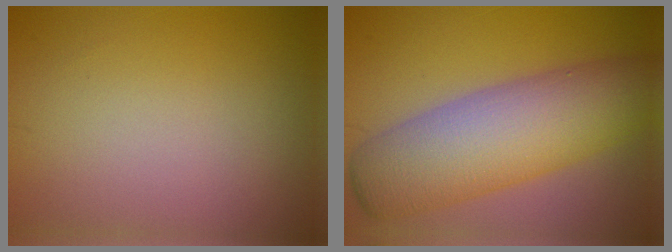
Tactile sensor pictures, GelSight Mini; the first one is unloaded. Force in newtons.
{"total": 10.1, "press": 10.1, "slide": 0.2}